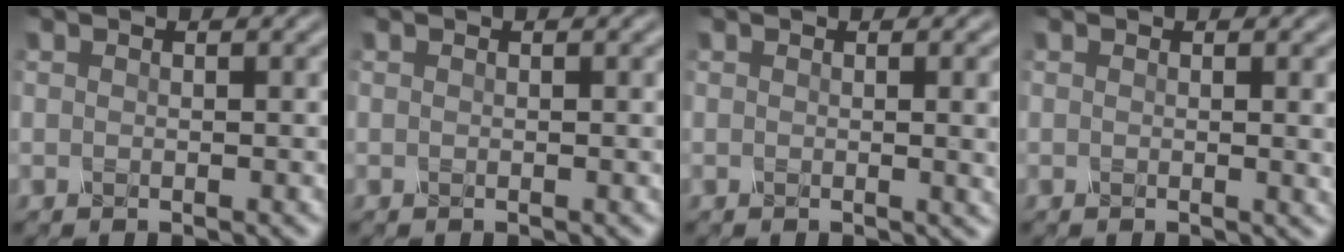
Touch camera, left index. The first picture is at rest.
{"total": 0.0}
{"total": 3.9, "force": [0.3, 1.4, 3.6], "torque": [-0.027, 0.005, 0.005]}
{"total": 2.3, "force": [0.3, 0.8, 2.1], "torque": [-0.015, 0.000, 0.001]}